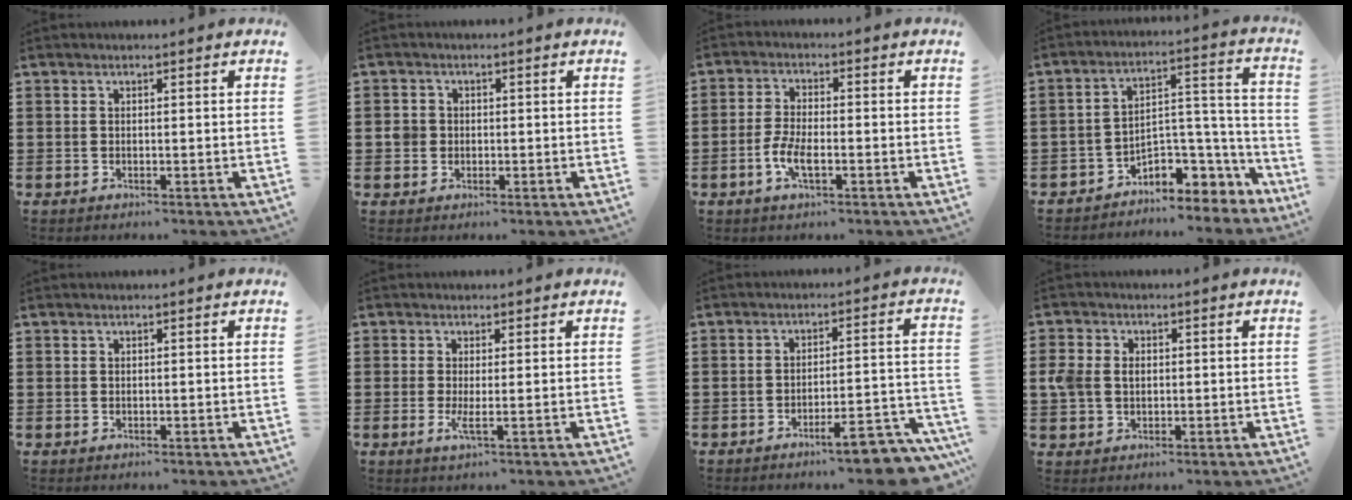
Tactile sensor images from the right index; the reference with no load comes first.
{"total": 2.1, "force": [-0.1, 2.0, 0.7], "torque": [-0.021, 0.007, -0.004]}
{"total": 4.4, "force": [-1.6, 1.6, 3.7], "torque": [-0.090, -0.004, -0.038]}
{"total": 4.5, "force": [-2.5, 3.5, 1.1], "torque": [-0.034, -0.008, -0.050]}
{"total": 0.0}
{"total": 2.2, "force": [-0.4, -0.2, 2.2], "torque": [-0.047, -0.013, -0.008]}
{"total": 7.8, "force": [-6.1, 0.9, 4.8], "torque": [-0.068, 0.004, -0.106]}
{"total": 3.7, "force": [0.3, 3.0, 2.2], "torque": [-0.064, 0.007, -0.002]}